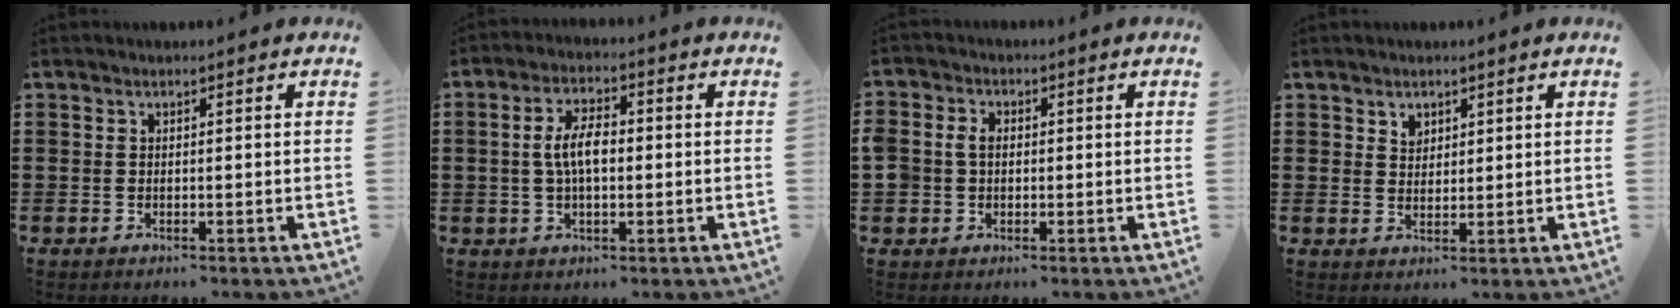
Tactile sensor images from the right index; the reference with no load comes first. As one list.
[{"total": 5.8, "force": [-0.1, 2.5, 5.2], "torque": [-0.112, 0.004, -0.008]}, {"total": 3.2, "force": [0.1, 2.6, 2.0], "torque": [-0.052, 0.009, -0.003]}, {"total": 2.1, "force": [1.6, 1.4, 0.3], "torque": [-0.010, 0.004, 0.030]}]